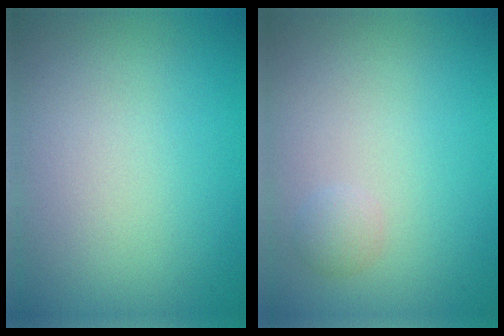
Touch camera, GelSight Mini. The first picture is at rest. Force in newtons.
{"total": 1.0, "press": 1.0, "slide": 0.1}